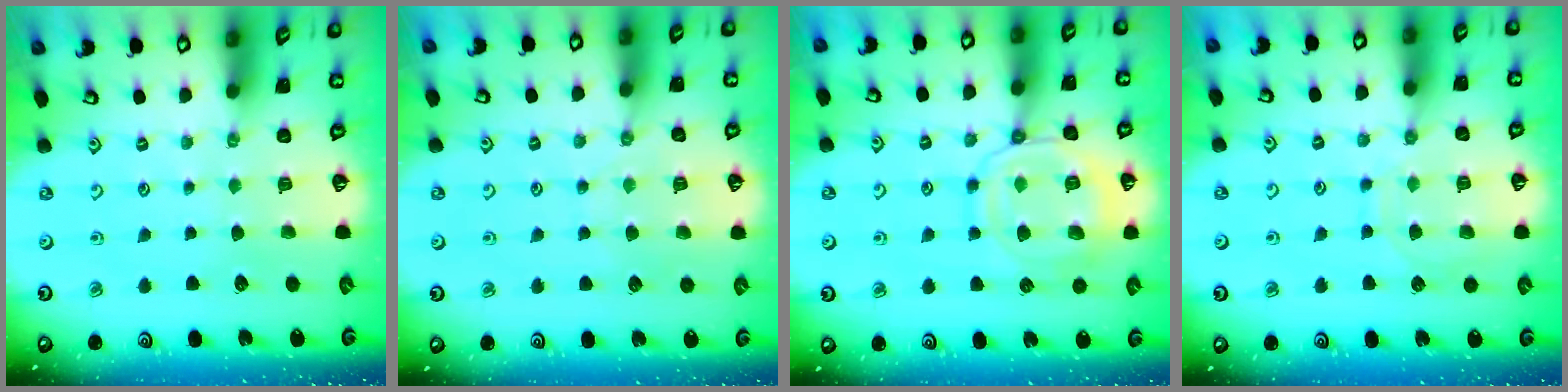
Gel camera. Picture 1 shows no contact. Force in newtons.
{"total": 5.5, "press": 5.4, "slide": 0.7}
{"total": 13.4, "press": 13.3, "slide": 1.1}
{"total": 9.8, "press": 9.8, "slide": 0.9}